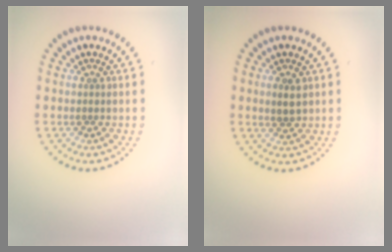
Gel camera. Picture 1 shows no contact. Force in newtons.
{"total": 1.8, "press": 1.7, "slide": 0.4}